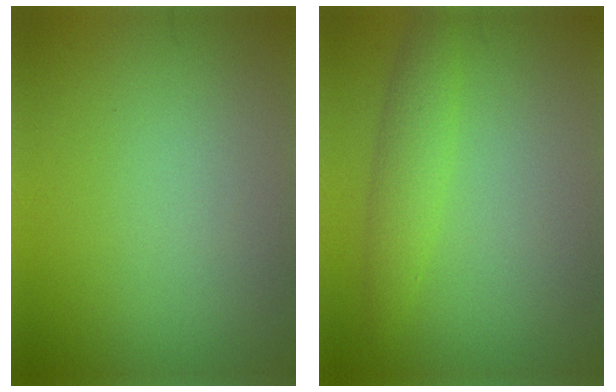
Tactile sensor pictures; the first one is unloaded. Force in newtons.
{"total": 2.6, "press": 2.6, "slide": 0.0}